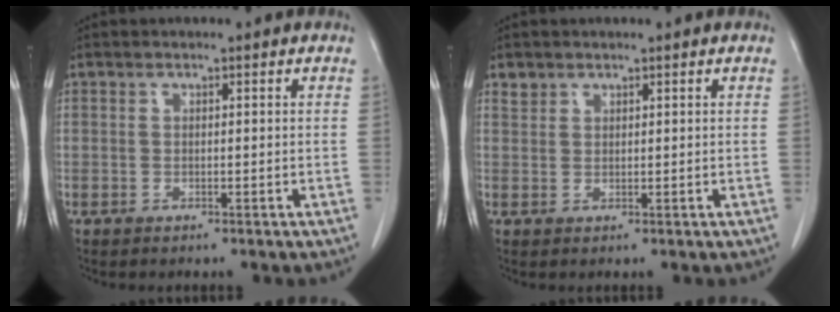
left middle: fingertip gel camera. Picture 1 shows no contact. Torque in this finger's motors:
{"motor_torque": [0.07, -0.07, 0.05, -0.01]}